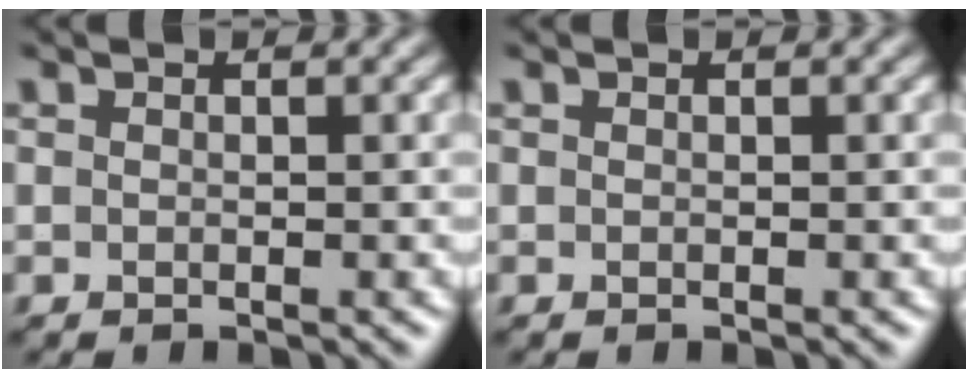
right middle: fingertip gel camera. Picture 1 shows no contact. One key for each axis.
{"total": 0.0}